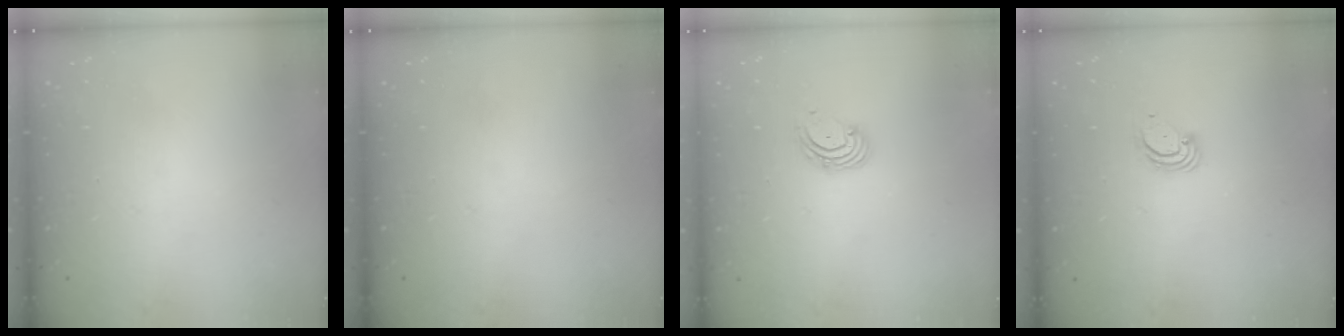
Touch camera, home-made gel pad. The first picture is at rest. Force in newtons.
{"total": 0.0}
{"total": 3.4, "press": 3.3, "slide": 0.5}
{"total": 3.9, "press": 3.9, "slide": 0.2}